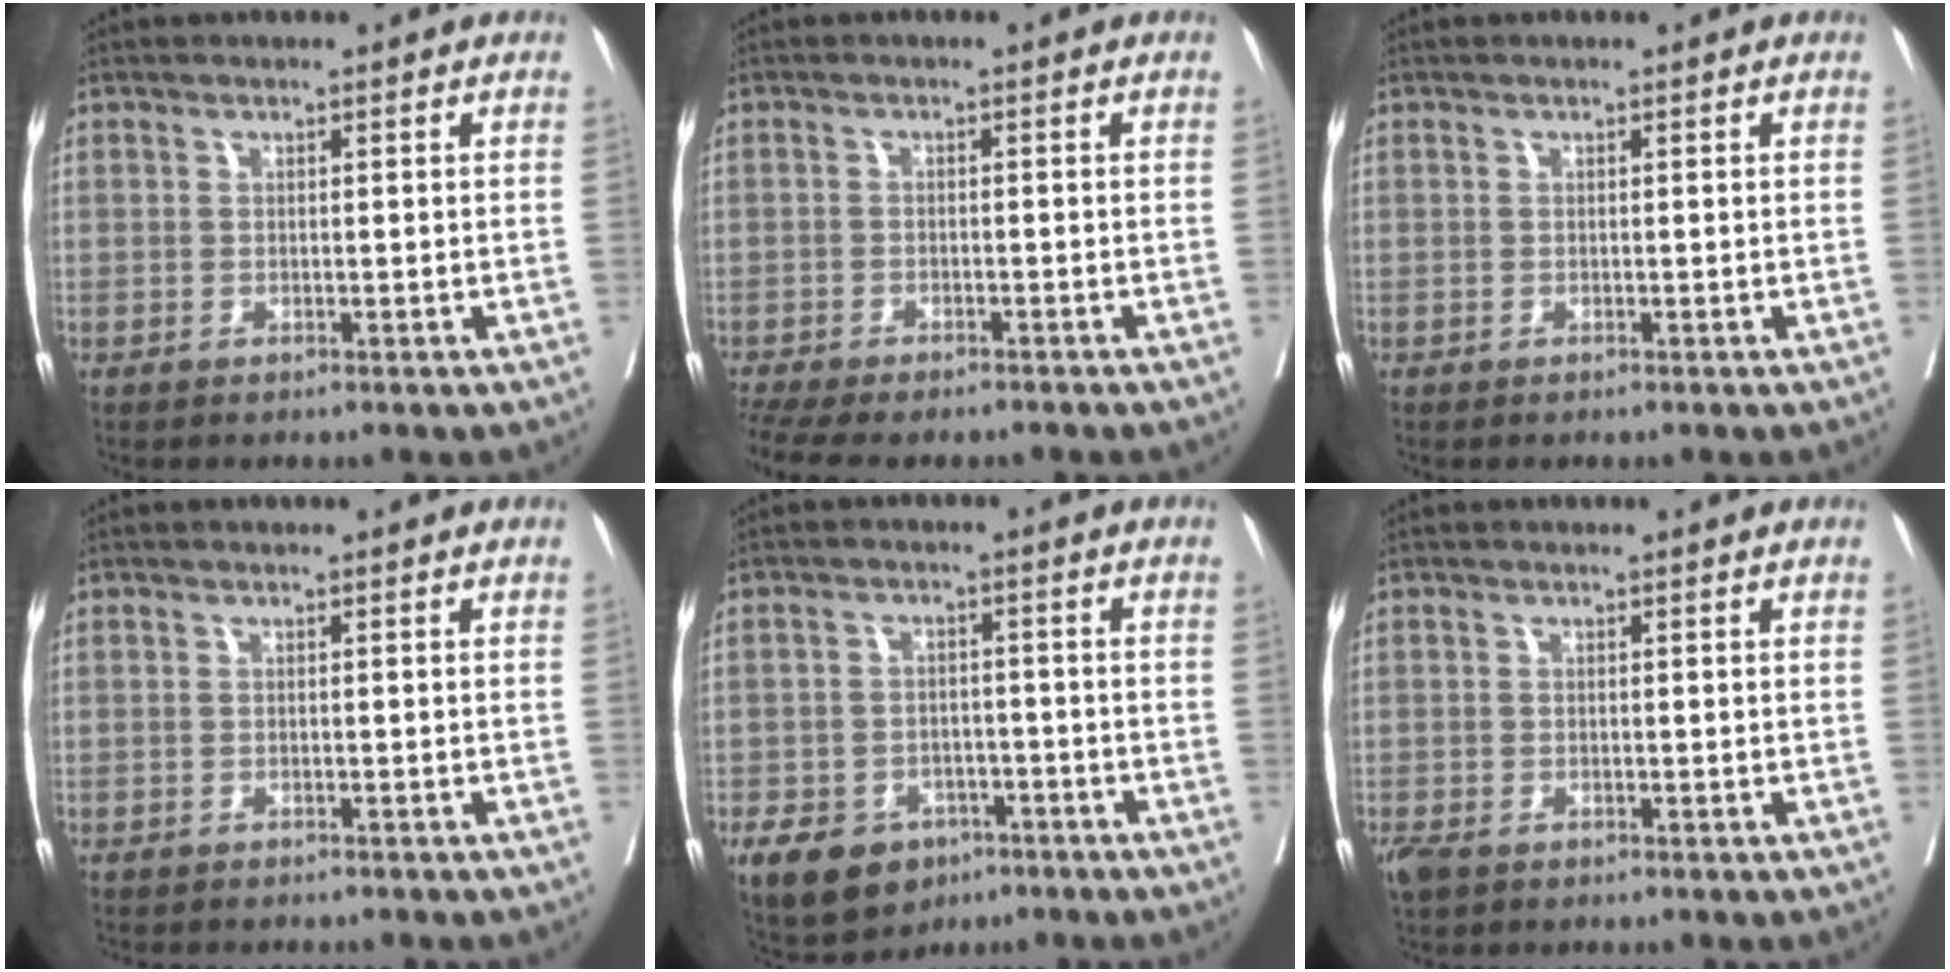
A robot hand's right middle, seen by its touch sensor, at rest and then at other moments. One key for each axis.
{"total": 11.4, "fx": -9.6, "fy": 3.1, "fz": 5.2, "tx": -0.111, "ty": -0.009, "tz": -0.134}
{"total": 0.0}
{"total": 3.9, "fx": -3.5, "fy": 0.8, "fz": 1.4, "tx": -0.021, "ty": -0.006, "tz": -0.046}
{"total": 10.8, "fx": -6.0, "fy": 7.7, "fz": 4.7, "tx": -0.102, "ty": 0.004, "tz": -0.088}
{"total": 2.8, "fx": -1.9, "fy": 1.5, "fz": 1.5, "tx": -0.035, "ty": -0.008, "tz": -0.032}